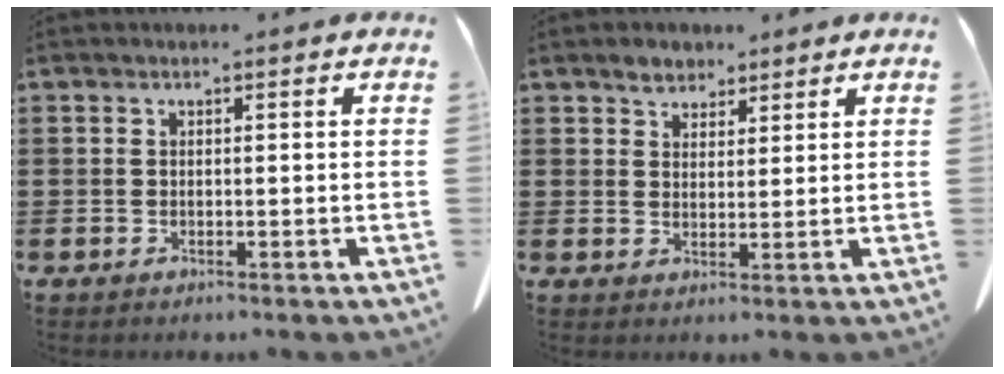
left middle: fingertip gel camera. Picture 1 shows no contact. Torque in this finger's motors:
{"motor_torque": [0.02, 0.02, 0.03, 0.01]}